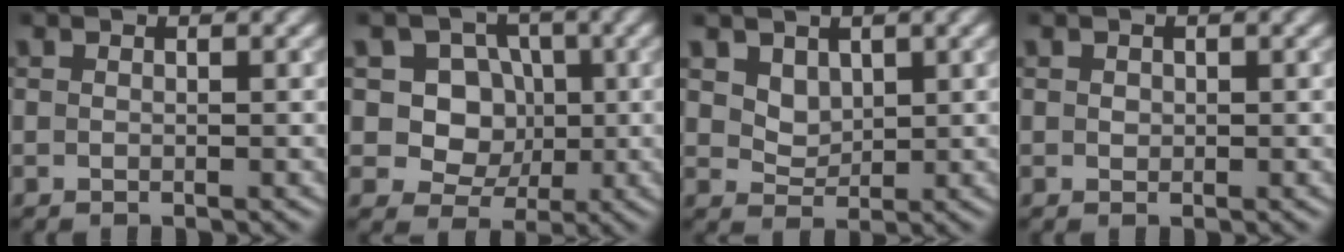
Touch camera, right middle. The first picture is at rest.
{"total": 7.8, "force": [1.6, 6.8, 3.5], "torque": [-0.047, 0.016, 0.015]}
{"total": 2.5, "force": [1.3, 1.8, 1.1], "torque": [-0.029, -0.014, 0.038]}
{"total": 0.6, "force": [0.2, 0.5, 0.2], "torque": [-0.003, -0.002, 0.003]}